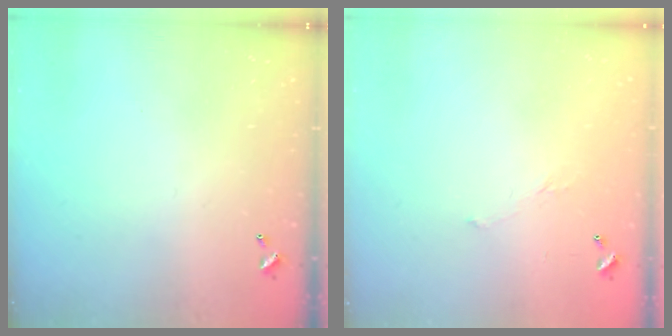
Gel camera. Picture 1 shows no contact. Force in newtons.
{"total": 5.4, "press": 5.4, "slide": 0.8}